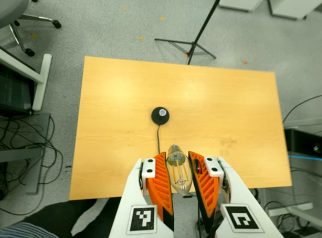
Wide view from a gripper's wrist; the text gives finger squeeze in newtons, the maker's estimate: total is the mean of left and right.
{"total": 18.9, "left": 21.0, "right": 16.8}